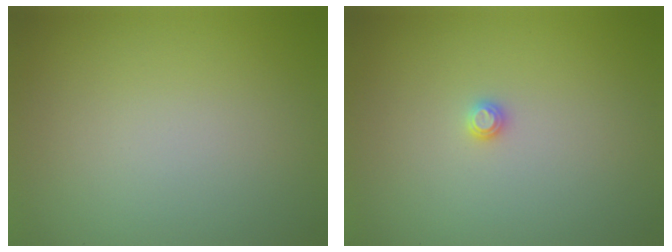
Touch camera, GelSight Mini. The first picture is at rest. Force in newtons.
{"total": 0.8, "press": 0.8, "slide": 0.1}